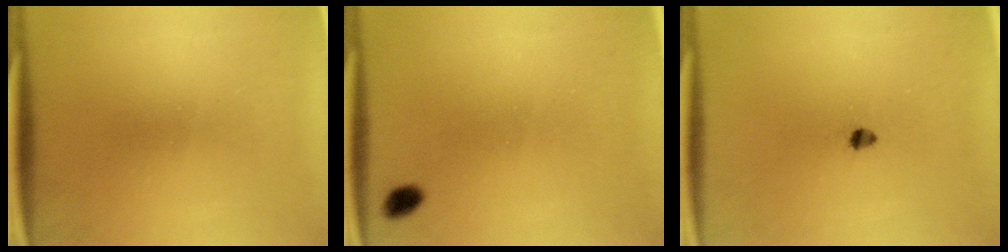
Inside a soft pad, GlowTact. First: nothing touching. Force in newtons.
{"total": 2.0}
{"total": 1.4}